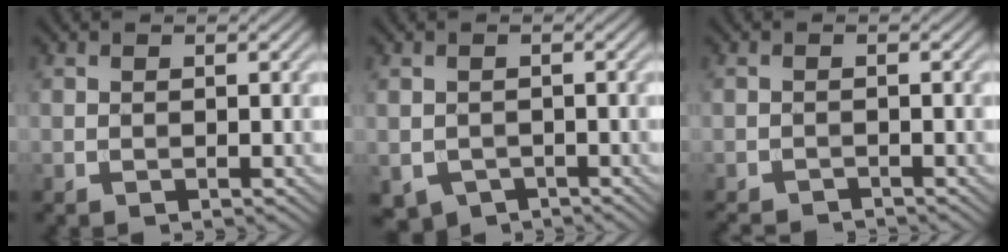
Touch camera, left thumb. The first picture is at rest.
{"total": 2.3, "force": [-1.3, 1.8, 0.7], "torque": [-0.023, -0.013, -0.024]}
{"total": 2.2, "force": [-2.1, 0.1, 0.5], "torque": [-0.009, -0.006, -0.040]}